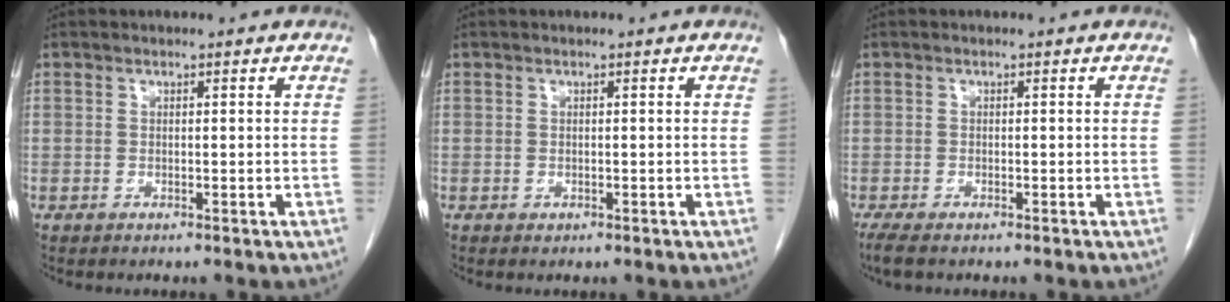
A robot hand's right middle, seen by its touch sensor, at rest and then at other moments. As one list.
[{"total": 0.0}, {"total": 3.1, "force": [-2.3, 0.9, 1.8], "torque": [-0.038, -0.012, -0.036]}]